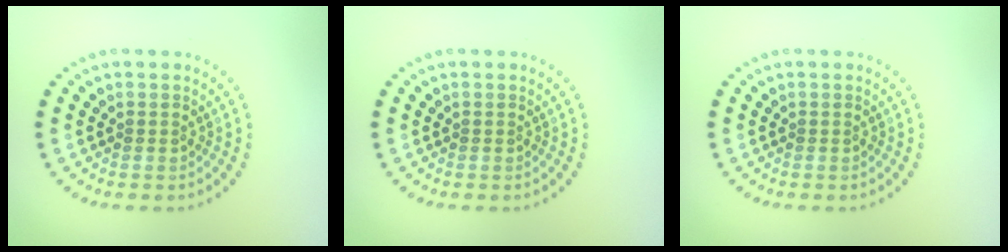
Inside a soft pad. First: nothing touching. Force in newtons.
{"total": 0.0}
{"total": 0.0}